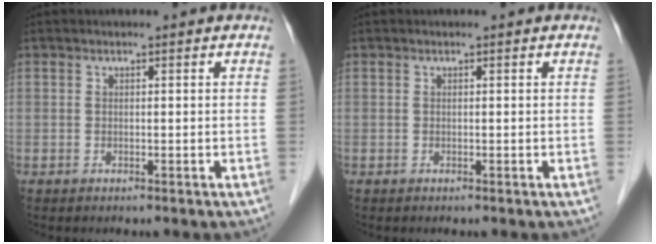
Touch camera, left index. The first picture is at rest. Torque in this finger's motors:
{"motor_torque": [0.00, 0.00, 0.00, 0.00]}